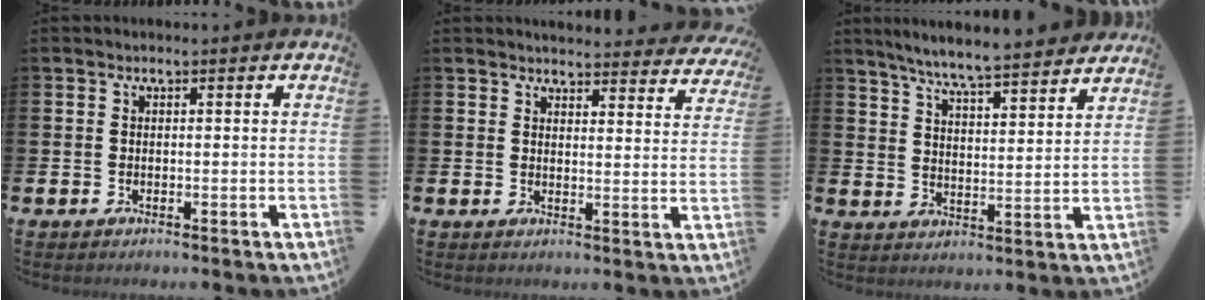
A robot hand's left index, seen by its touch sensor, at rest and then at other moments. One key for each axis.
{"total": 3.8, "fx": 3.8, "fy": 0.5, "fz": 0.2, "tx": -0.003, "ty": -0.029, "tz": 0.066}
{"total": 7.0, "fx": 6.7, "fy": -0.1, "fz": 2.0, "tx": -0.064, "ty": -0.045, "tz": 0.117}